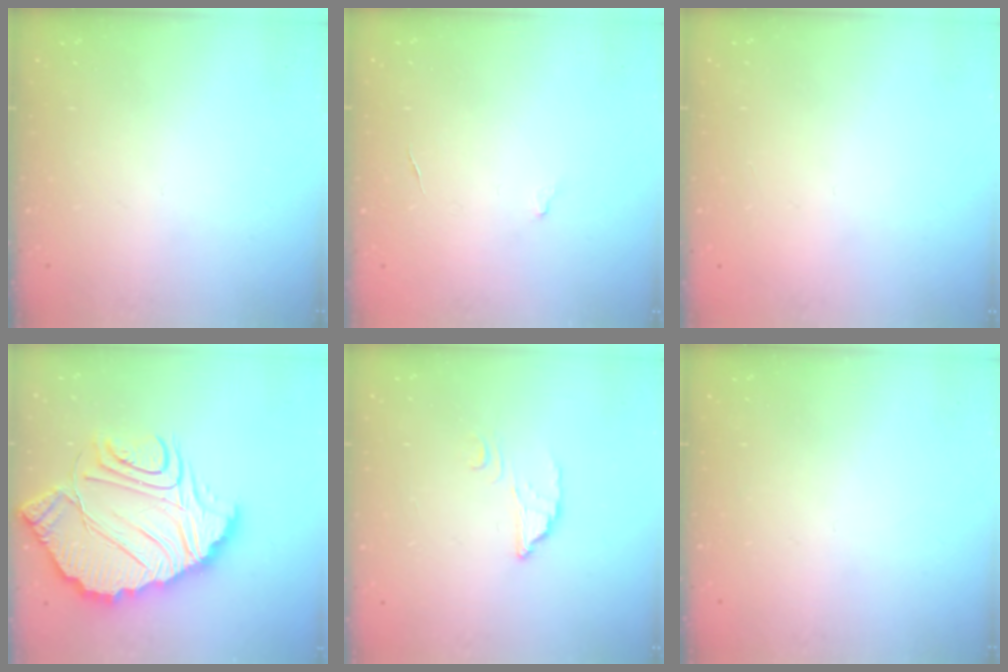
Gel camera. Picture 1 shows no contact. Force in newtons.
{"total": 2.8, "press": 2.8, "slide": 0.2}
{"total": 2.2, "press": 2.2, "slide": 0.1}
{"total": 22.6, "press": 22.5, "slide": 1.9}
{"total": 3.0, "press": 3.0, "slide": 0.2}
{"total": 0.0}